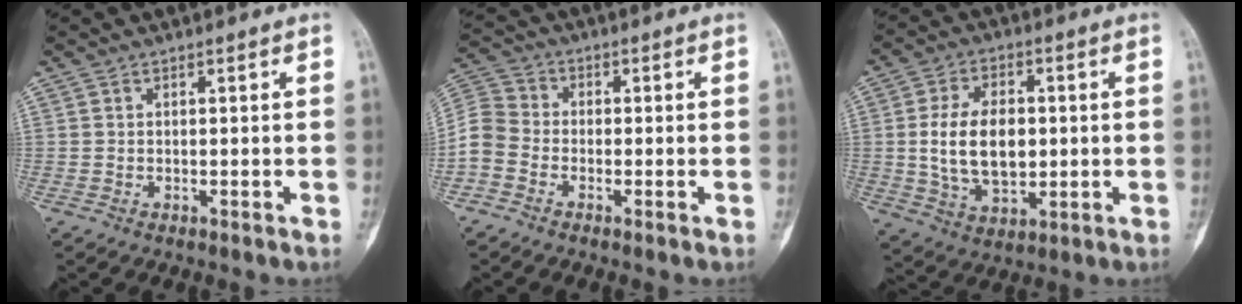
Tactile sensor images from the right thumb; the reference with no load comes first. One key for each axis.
{"total": 6.3, "fx": -2.4, "fy": 5.1, "fz": 3.0, "tx": -0.055, "ty": 0.019, "tz": -0.063}
{"total": 12.9, "fx": 0.4, "fy": 8.0, "fz": 10.1, "tx": -0.164, "ty": 0.000, "tz": 0.015}